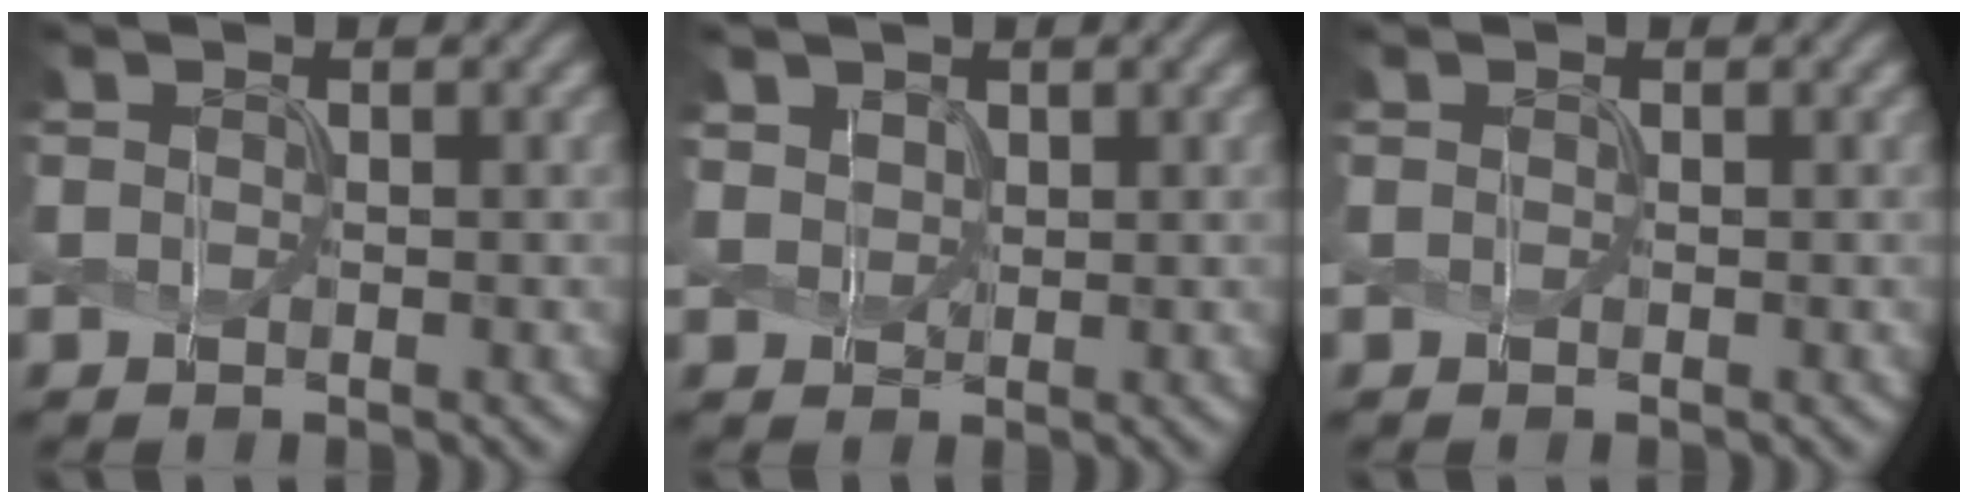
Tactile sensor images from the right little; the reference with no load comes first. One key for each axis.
{"total": 1.5, "fx": 0.9, "fy": 1.1, "fz": 0.4, "tx": -0.018, "ty": -0.004, "tz": 0.023}
{"total": 0.0}